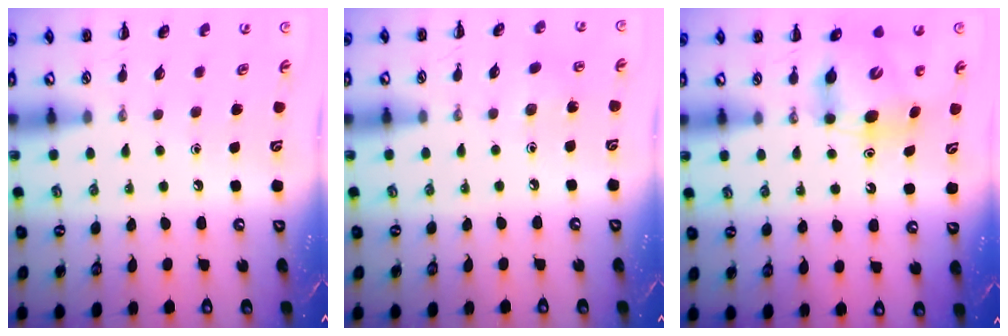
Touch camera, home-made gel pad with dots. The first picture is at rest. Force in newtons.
{"total": 3.0, "press": 2.9, "slide": 0.8}
{"total": 6.4, "press": 6.2, "slide": 1.4}